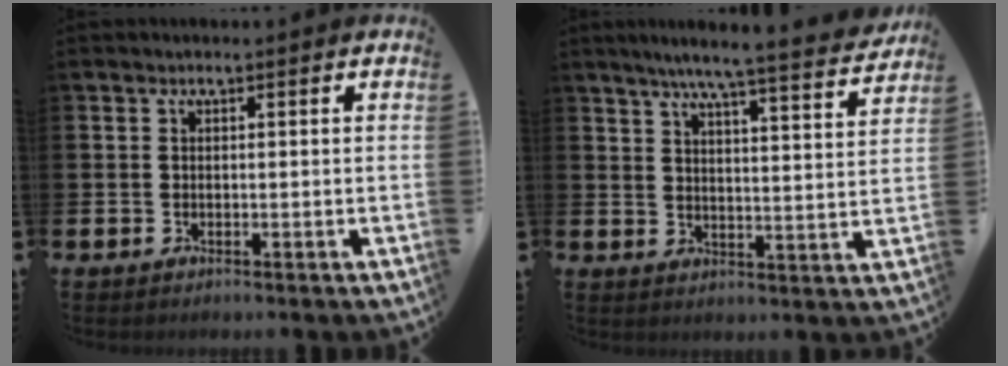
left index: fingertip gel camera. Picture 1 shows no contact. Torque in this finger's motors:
{"motor_torque": [0.95, -1.19, 0.17, 0.20]}